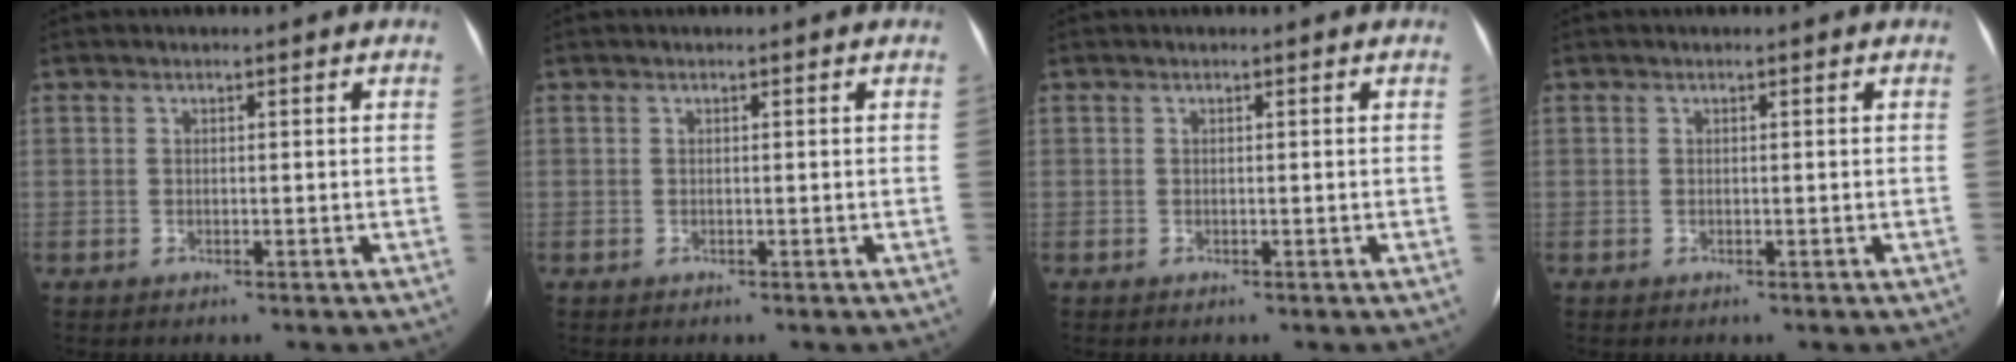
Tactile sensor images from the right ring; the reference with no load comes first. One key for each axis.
{"total": 0.0}
{"total": 0.0}
{"total": 0.0}